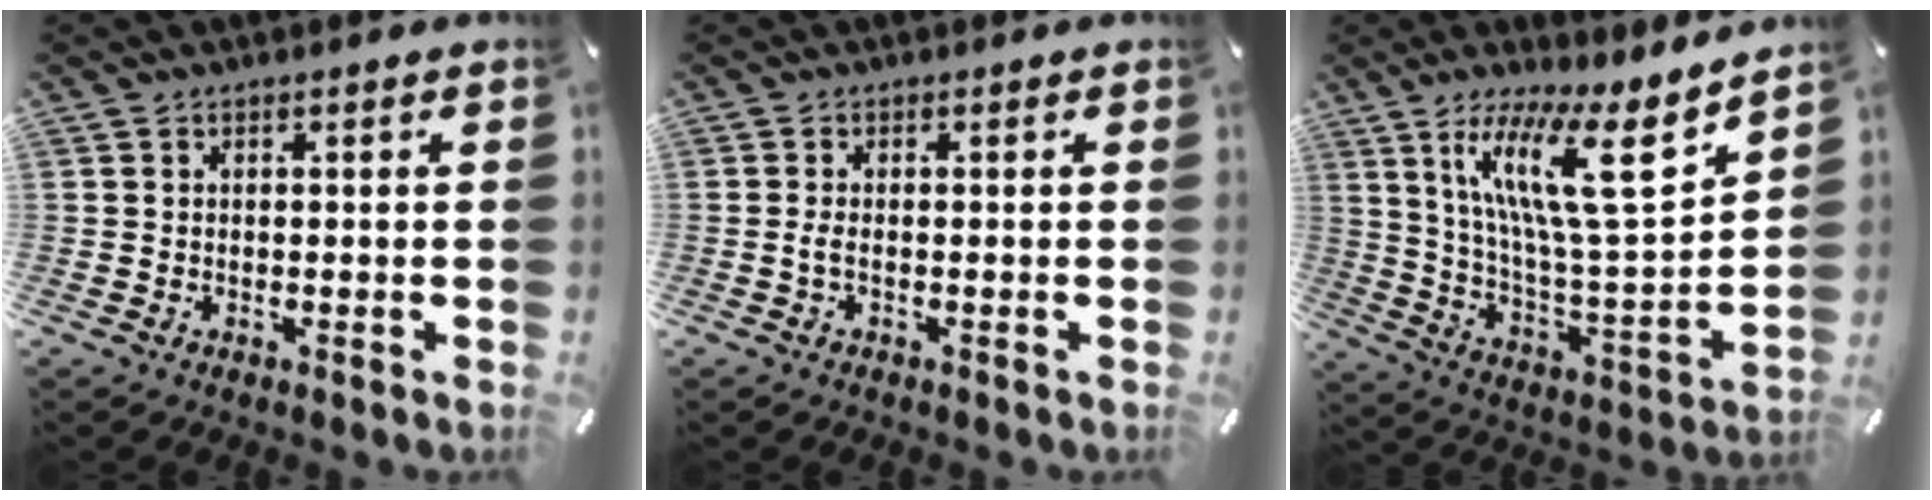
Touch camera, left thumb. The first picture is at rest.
{"total": 1.6, "force": [-0.3, 0.5, 1.5], "torque": [-0.029, -0.001, -0.005]}
{"total": 19.2, "force": [11.3, 4.2, 14.9], "torque": [-0.272, -0.057, 0.181]}